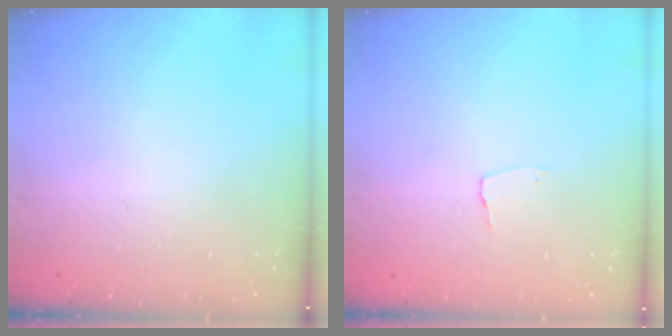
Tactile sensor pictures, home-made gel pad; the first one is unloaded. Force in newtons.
{"total": 2.6, "press": 2.6, "slide": 0.2}